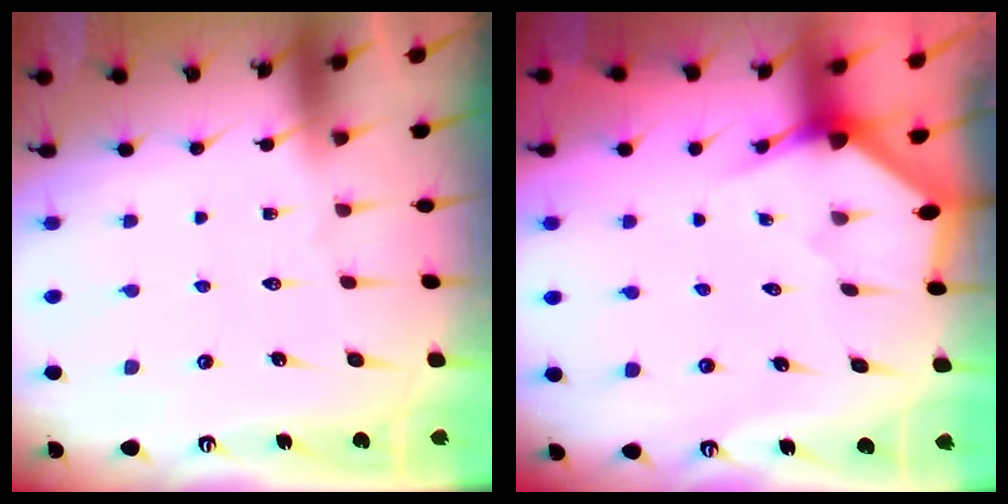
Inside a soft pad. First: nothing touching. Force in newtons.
{"total": 2.4, "press": 2.4, "slide": 0.2}